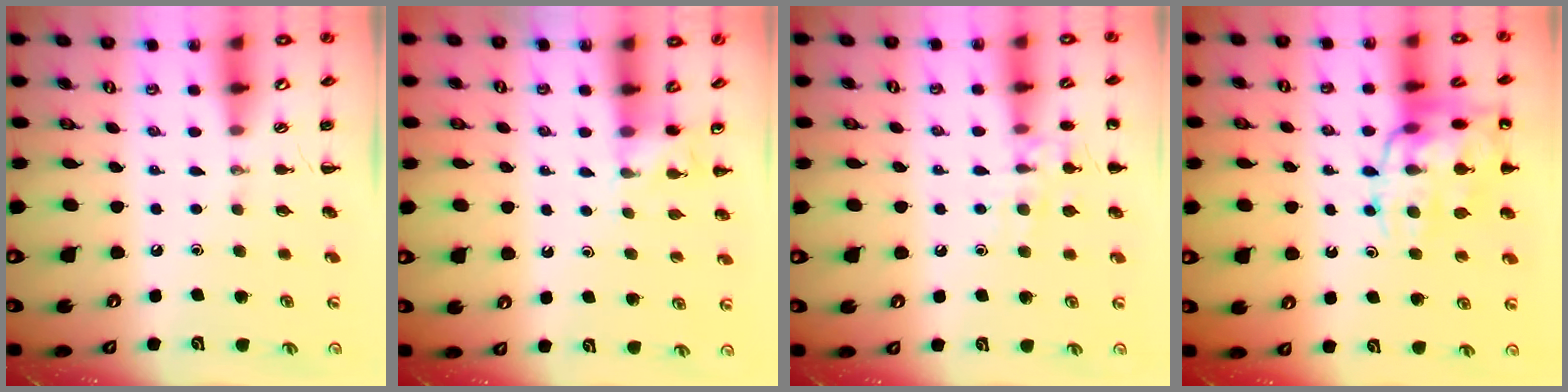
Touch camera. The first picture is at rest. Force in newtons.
{"total": 5.8, "press": 5.6, "slide": 1.4}
{"total": 9.7, "press": 9.7, "slide": 1.3}
{"total": 17.8, "press": 17.7, "slide": 2.1}